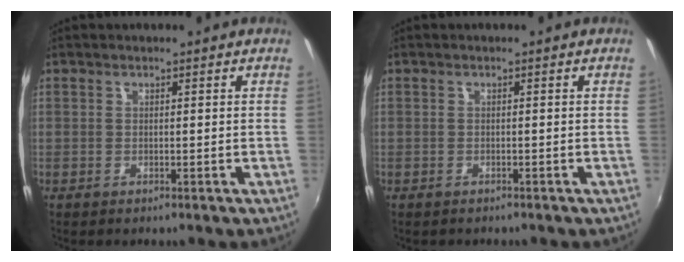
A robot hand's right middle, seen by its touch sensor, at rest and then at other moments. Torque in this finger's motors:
{"motor_torque": [0.58, -1.23, 0.05, 0.04]}